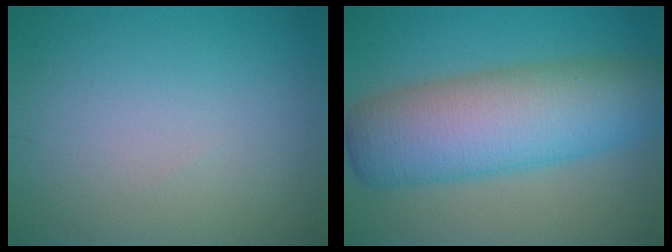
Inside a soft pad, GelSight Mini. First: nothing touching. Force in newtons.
{"total": 10.2, "press": 10.2, "slide": 0.3}